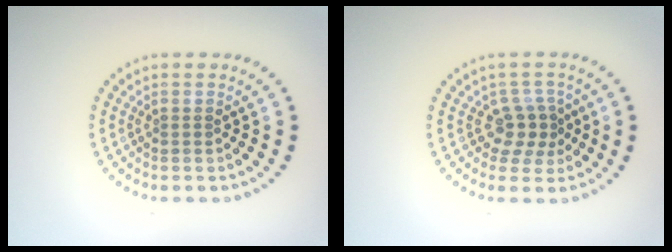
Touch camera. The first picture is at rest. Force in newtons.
{"total": 2.7, "press": 2.1, "slide": 1.7}